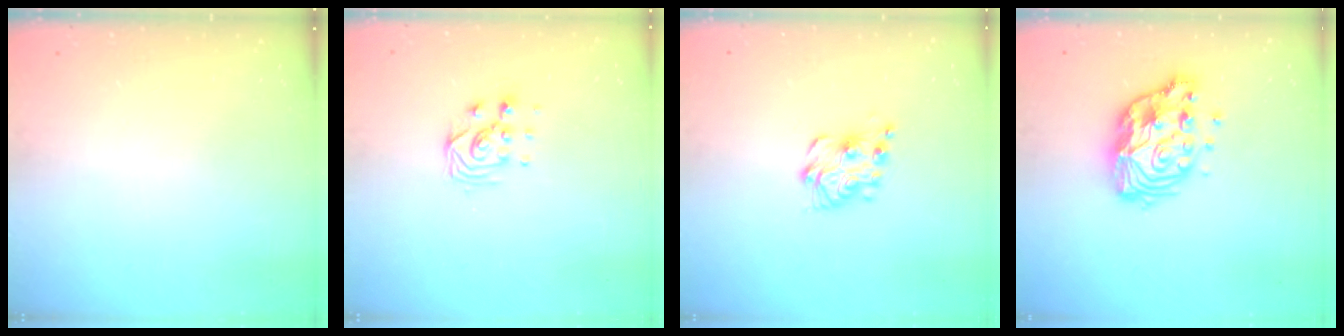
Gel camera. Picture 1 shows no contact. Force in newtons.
{"total": 6.1, "press": 6.1, "slide": 0.3}
{"total": 8.1, "press": 8.1, "slide": 0.4}
{"total": 13.5, "press": 13.4, "slide": 1.2}